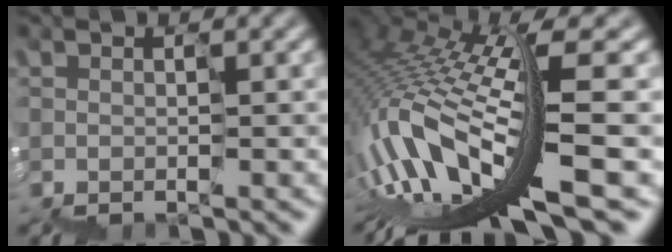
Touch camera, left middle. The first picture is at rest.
{"total": 12.4, "force": [-1.3, 3.1, 12.0], "torque": [-0.264, 0.025, 0.001]}